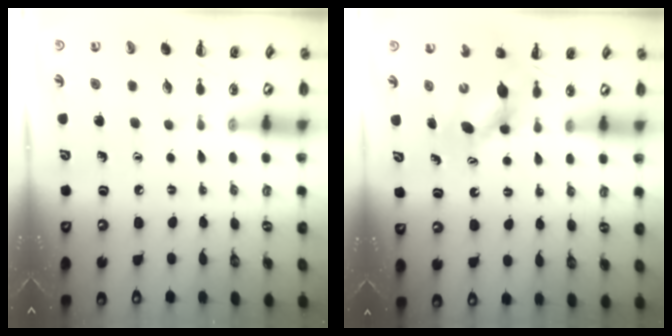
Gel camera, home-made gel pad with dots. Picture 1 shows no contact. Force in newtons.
{"total": 6.1, "press": 6.0, "slide": 0.9}